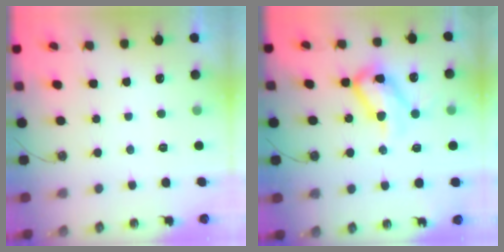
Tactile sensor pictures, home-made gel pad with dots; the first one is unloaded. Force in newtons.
{"total": 15.3, "press": 15.2, "slide": 1.2}